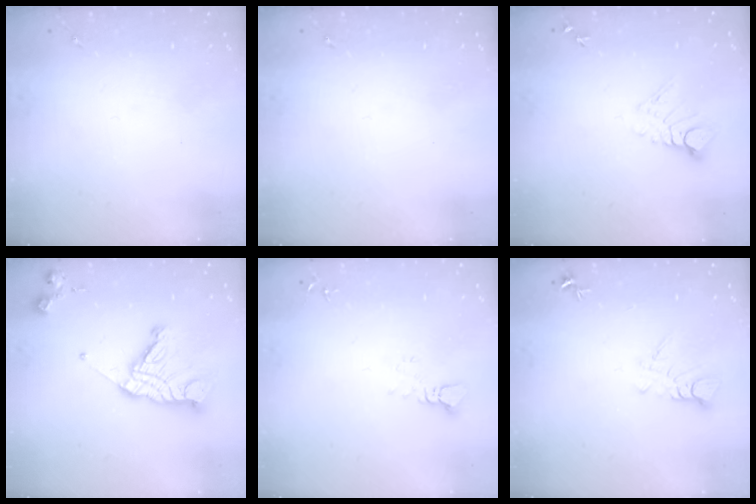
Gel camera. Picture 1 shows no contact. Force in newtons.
{"total": 0.0}
{"total": 7.9, "press": 7.8, "slide": 0.7}
{"total": 15.8, "press": 15.8, "slide": 1.3}
{"total": 2.5, "press": 2.5, "slide": 0.1}
{"total": 4.3, "press": 4.3, "slide": 0.3}